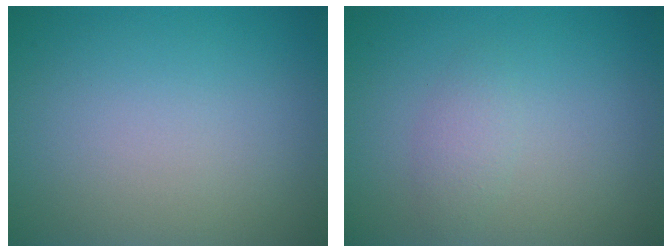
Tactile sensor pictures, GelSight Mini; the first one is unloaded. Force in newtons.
{"total": 1.4, "press": 1.4, "slide": 0.0}